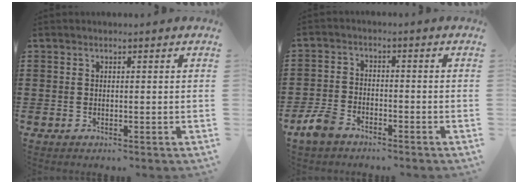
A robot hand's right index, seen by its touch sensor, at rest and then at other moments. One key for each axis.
{"total": 3.8, "fx": -2.9, "fy": 1.8, "fz": 1.6, "tx": -0.056, "ty": -0.002, "tz": -0.063}